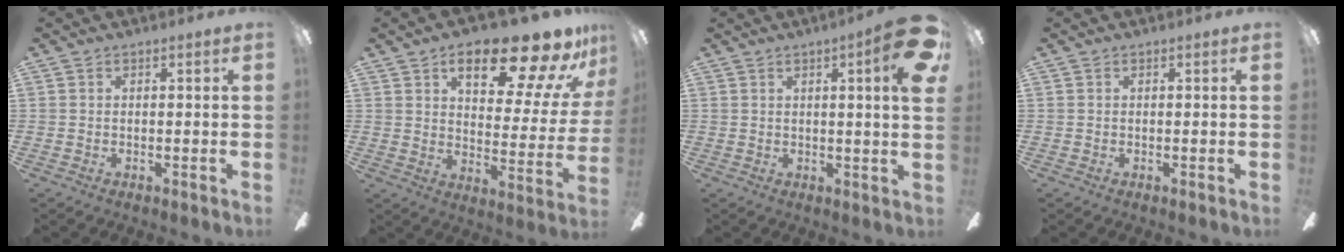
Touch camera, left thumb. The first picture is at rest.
{"total": 21.1, "force": [13.8, 7.4, 14.2], "torque": [-0.201, -0.081, 0.217]}
{"total": 9.7, "force": [3.9, 1.5, 8.8], "torque": [-0.115, -0.017, 0.058]}
{"total": 0.0}